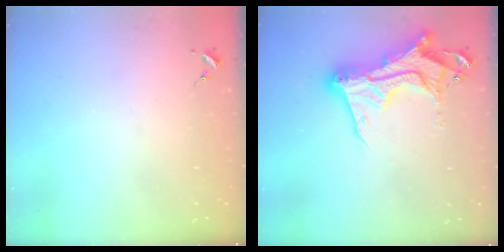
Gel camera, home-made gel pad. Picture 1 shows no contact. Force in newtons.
{"total": 19.7, "press": 19.6, "slide": 1.3}